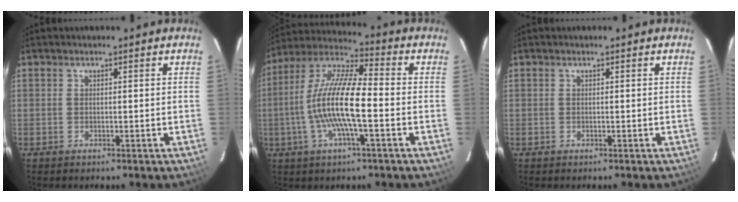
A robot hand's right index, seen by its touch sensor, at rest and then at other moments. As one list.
[{"total": 14.9, "force": [-2.5, 3.1, 14.4], "torque": [-0.280, 0.004, -0.057]}, {"total": 0.0}]